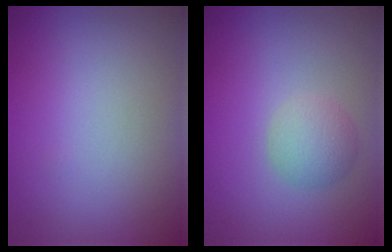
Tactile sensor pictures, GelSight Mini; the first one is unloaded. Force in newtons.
{"total": 2.3, "press": 2.3, "slide": 0.0}